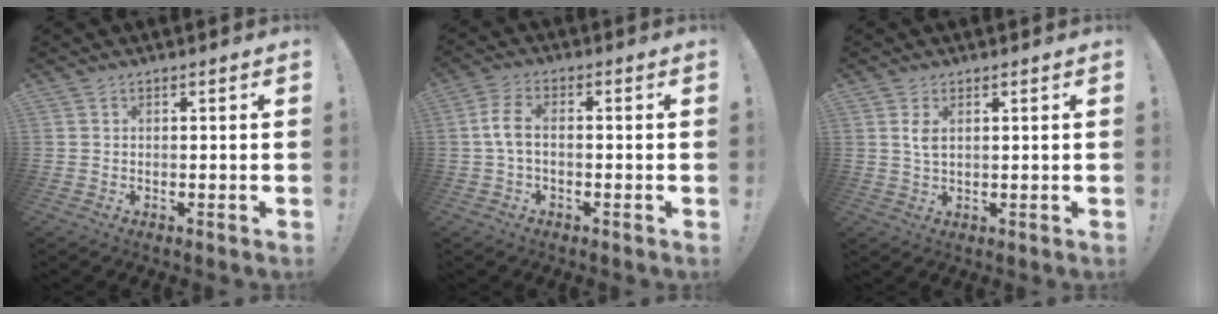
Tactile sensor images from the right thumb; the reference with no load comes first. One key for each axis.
{"total": 5.7, "fx": -0.5, "fy": 2.6, "fz": 5.1, "tx": -0.111, "ty": 0.001, "tz": -0.010}
{"total": 3.3, "fx": 1.1, "fy": 1.4, "fz": 2.8, "tx": -0.049, "ty": 0.000, "tz": 0.017}